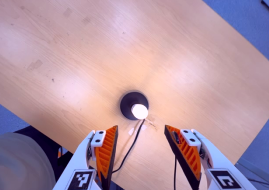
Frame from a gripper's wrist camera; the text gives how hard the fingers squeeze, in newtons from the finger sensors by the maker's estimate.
{"total": 0.0}